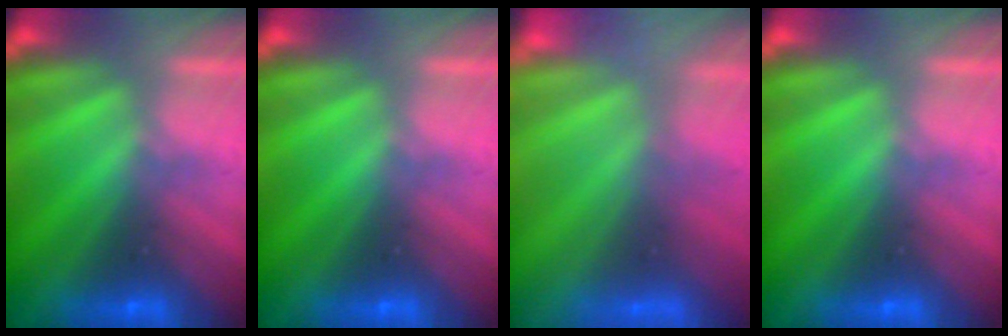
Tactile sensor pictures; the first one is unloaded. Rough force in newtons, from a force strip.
{"total": 0.0}
{"total": 6.9}
{"total": 0.0}